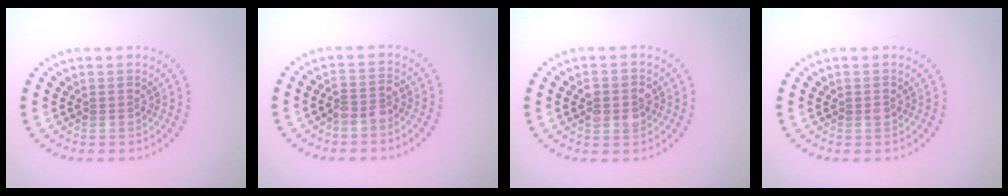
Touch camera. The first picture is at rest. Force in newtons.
{"total": 1.8, "press": 1.5, "slide": 1.0}
{"total": 2.9, "press": 2.8, "slide": 0.3}
{"total": 0.7, "press": 0.7, "slide": 0.1}